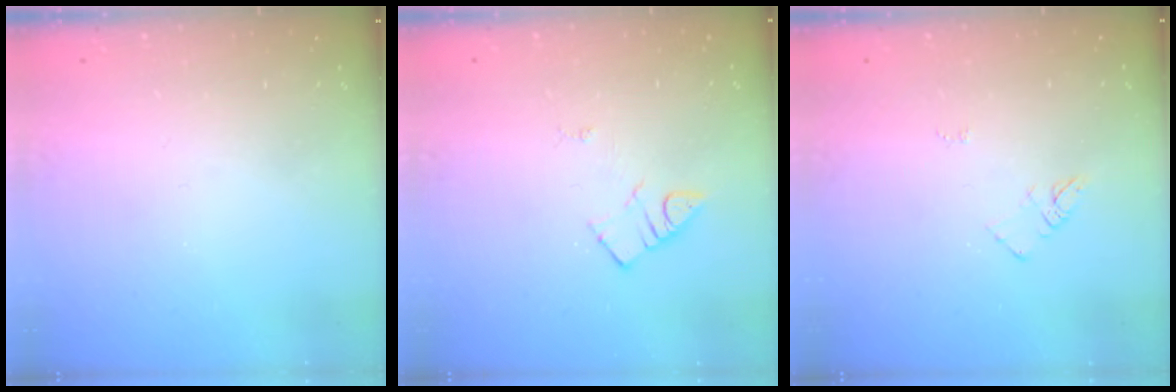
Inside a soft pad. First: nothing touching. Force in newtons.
{"total": 3.8, "press": 3.8, "slide": 0.4}
{"total": 3.8, "press": 3.8, "slide": 0.4}